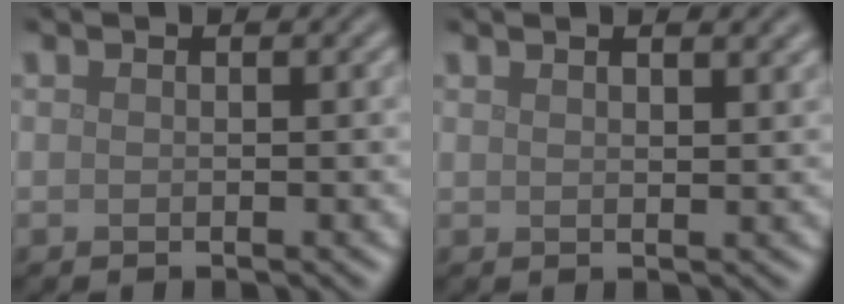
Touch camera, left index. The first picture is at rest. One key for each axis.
{"total": 3.2, "fx": 2.2, "fy": 1.2, "fz": 2.1, "tx": -0.004, "ty": 0.012, "tz": 0.011}